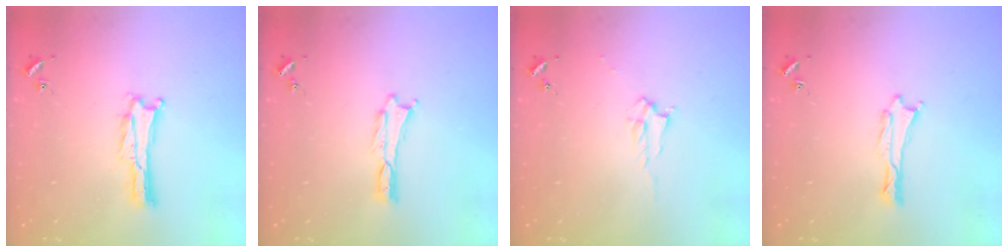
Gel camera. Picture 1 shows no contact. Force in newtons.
{"total": 0.0}
{"total": 1.7, "press": 1.6, "slide": 0.2}
{"total": 0.0}